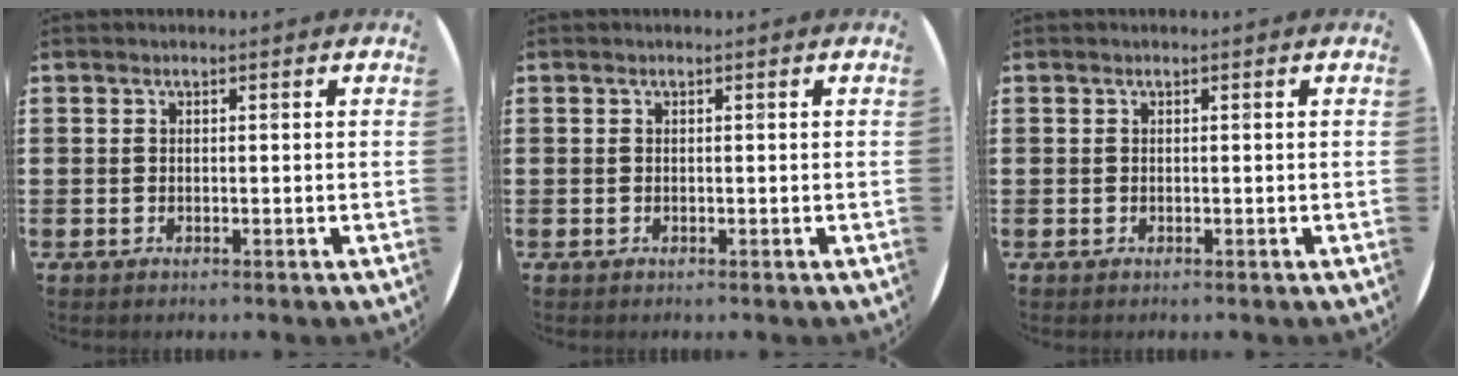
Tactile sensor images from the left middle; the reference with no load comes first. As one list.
[{"total": 0.0}, {"total": 0.0}]